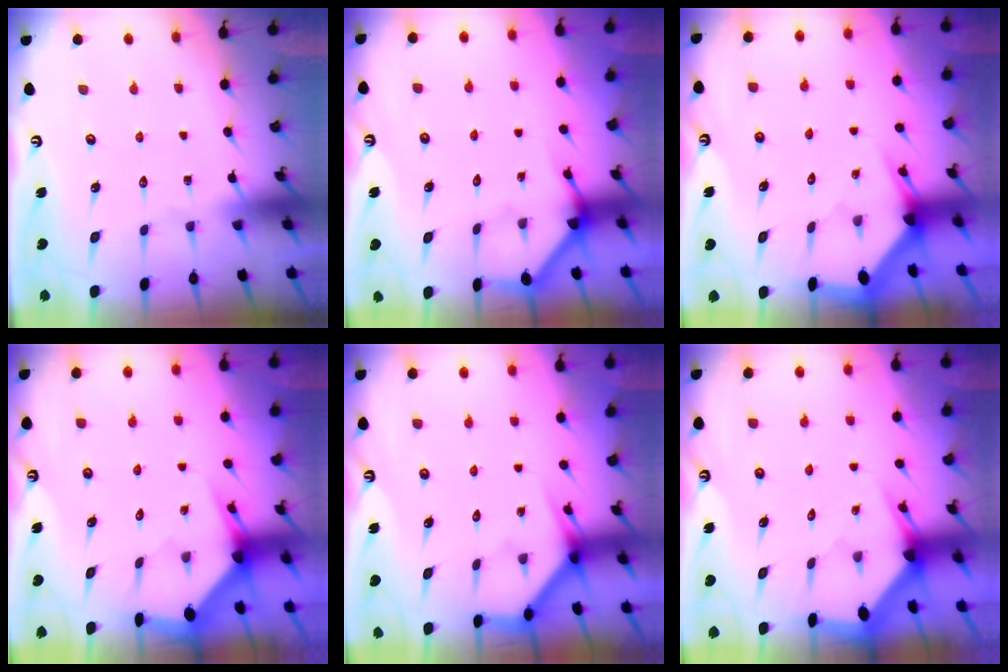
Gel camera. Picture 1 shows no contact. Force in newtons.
{"total": 2.5, "press": 2.5, "slide": 0.2}
{"total": 2.8, "press": 2.8, "slide": 0.1}
{"total": 3.1, "press": 3.1, "slide": 0.5}
{"total": 3.9, "press": 3.9, "slide": 0.4}
{"total": 2.8, "press": 2.8, "slide": 0.1}